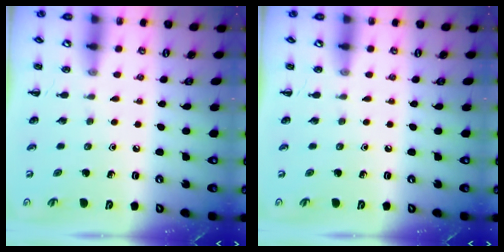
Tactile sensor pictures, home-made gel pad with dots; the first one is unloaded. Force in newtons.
{"total": 0.0}